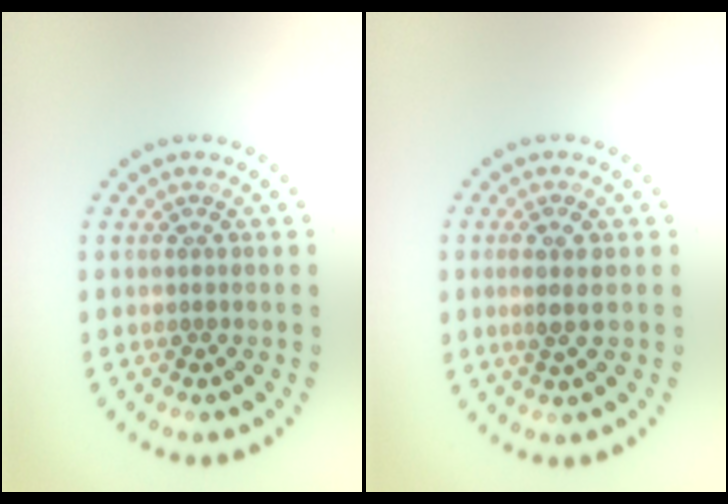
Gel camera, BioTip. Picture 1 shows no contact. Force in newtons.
{"total": 1.8, "press": 1.6, "slide": 0.9}